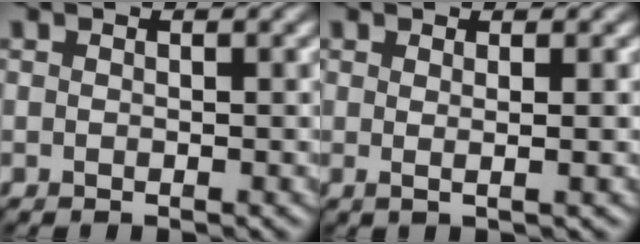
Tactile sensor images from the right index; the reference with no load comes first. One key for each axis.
{"total": 1.6, "fx": 0.3, "fy": 0.5, "fz": 1.5, "tx": -0.020, "ty": 0.001, "tz": 0.000}